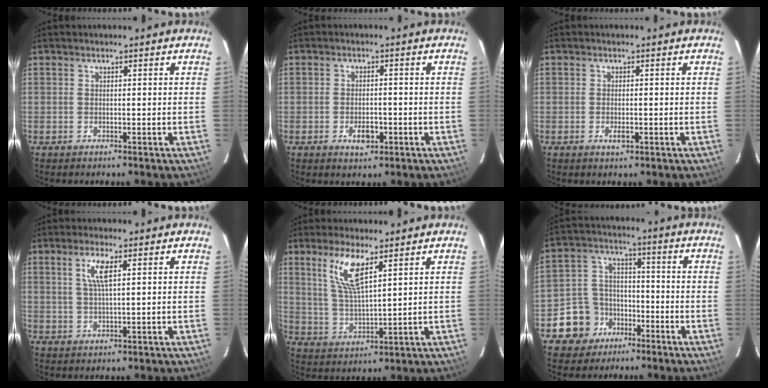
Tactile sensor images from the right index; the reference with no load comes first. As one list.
[{"total": 3.9, "force": [-1.6, 2.3, 2.7], "torque": [-0.051, -0.003, -0.024]}, {"total": 1.8, "force": [-0.7, 0.8, 1.4], "torque": [-0.026, -0.001, -0.011]}, {"total": 4.1, "force": [1.6, 0.4, 3.8], "torque": [-0.076, 0.001, 0.030]}, {"total": 8.6, "force": [4.7, 1.8, 7.0], "torque": [-0.141, -0.005, 0.099]}, {"total": 9.6, "force": [-5.2, 7.9, 1.6], "torque": [-0.057, 0.036, -0.078]}]